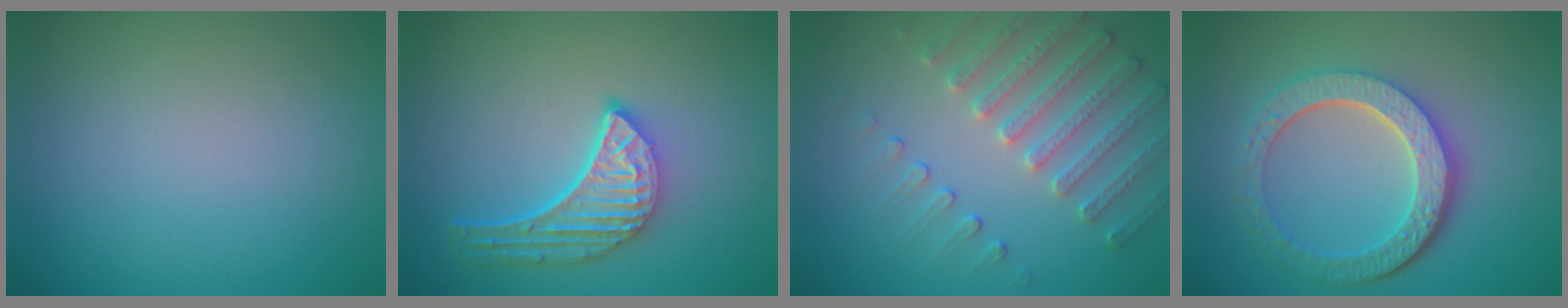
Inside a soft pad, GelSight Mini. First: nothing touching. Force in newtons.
{"total": 5.1, "press": 3.9, "slide": 3.2}
{"total": 3.8, "press": 3.7, "slide": 0.8}
{"total": 6.2, "press": 4.6, "slide": 4.1}